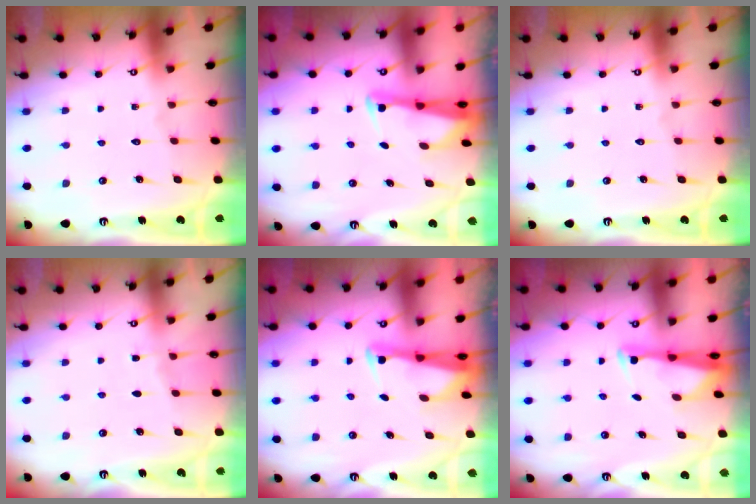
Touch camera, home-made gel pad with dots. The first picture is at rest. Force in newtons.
{"total": 2.6, "press": 2.5, "slide": 0.6}
{"total": 0.0}
{"total": 2.9, "press": 2.9, "slide": 0.4}
{"total": 2.6, "press": 2.5, "slide": 0.6}
{"total": 2.9, "press": 2.8, "slide": 0.7}